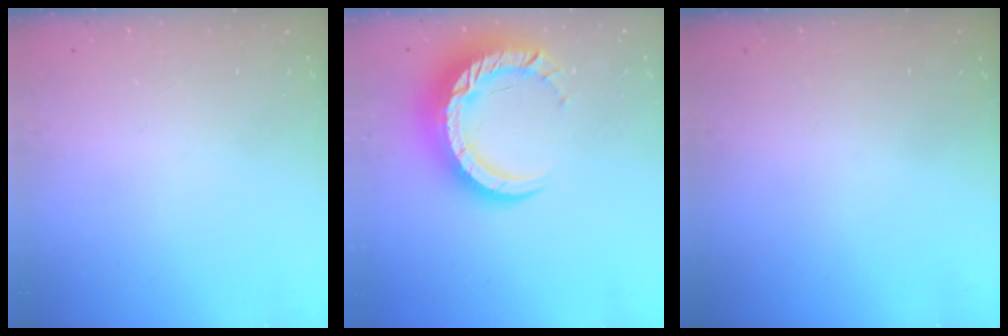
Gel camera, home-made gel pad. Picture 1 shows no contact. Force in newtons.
{"total": 15.7, "press": 15.6, "slide": 1.4}
{"total": 0.0}